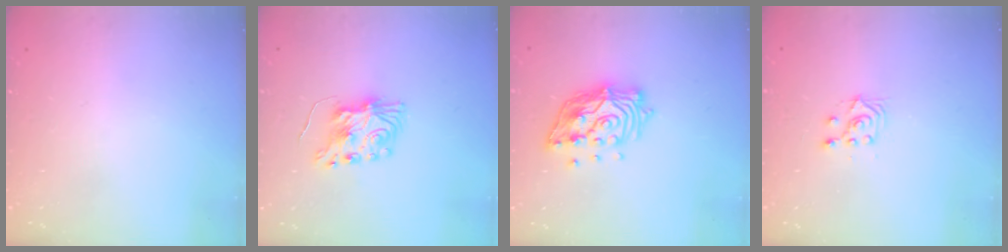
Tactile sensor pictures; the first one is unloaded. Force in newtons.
{"total": 8.0, "press": 8.0, "slide": 0.2}
{"total": 14.3, "press": 14.1, "slide": 2.0}
{"total": 5.0, "press": 5.0, "slide": 0.8}